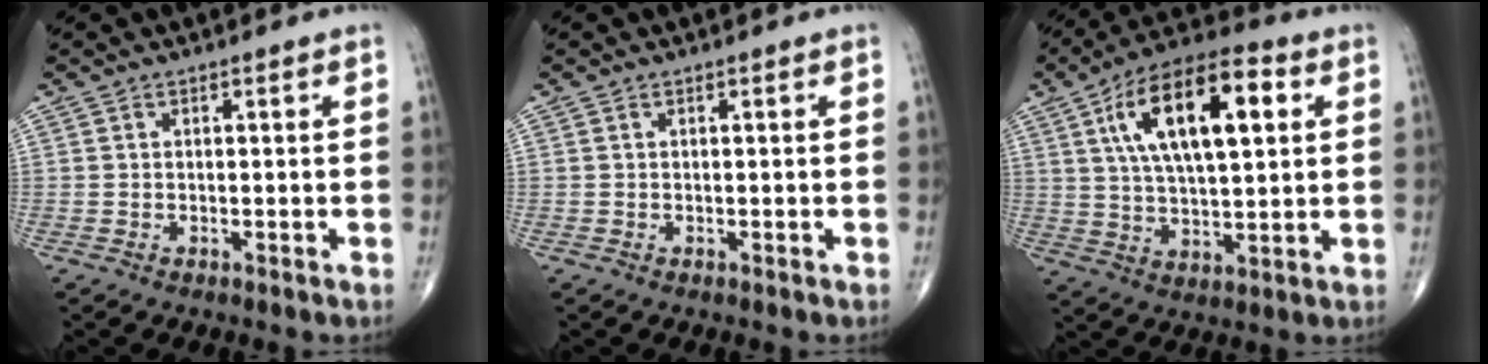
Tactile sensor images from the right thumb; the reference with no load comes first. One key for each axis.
{"total": 0.0}
{"total": 18.6, "fx": 5.7, "fy": 7.7, "fz": 15.9, "tx": -0.260, "ty": 0.007, "tz": 0.091}